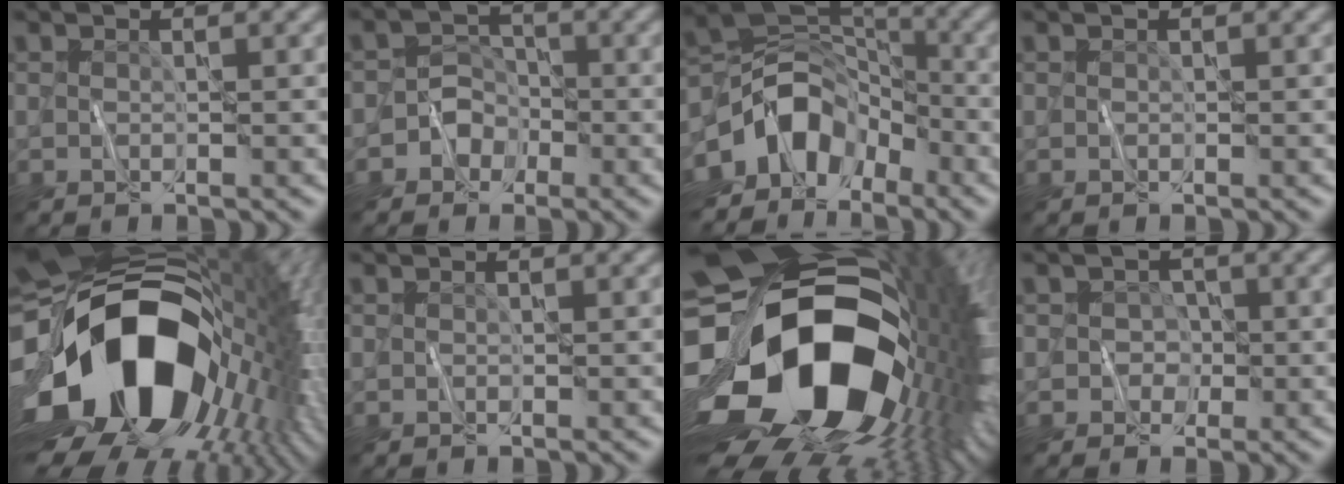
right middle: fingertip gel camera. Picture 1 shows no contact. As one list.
[{"total": 3.2, "force": [-1.5, 2.8, 0.3], "torque": [0.030, 0.014, -0.043]}, {"total": 9.3, "force": [-4.3, 6.3, 5.3], "torque": [-0.082, 0.003, -0.093]}, {"total": 0.0}, {"total": 20.1, "force": [-0.7, 13.4, 15.0], "torque": [-0.310, -0.052, 0.012]}, {"total": 0.0}, {"total": 22.0, "force": [-1.2, 15.3, 15.8], "torque": [-0.320, -0.093, 0.017]}, {"total": 1.7, "force": [-0.4, 1.7, 0.1], "torque": [0.025, 0.010, -0.019]}]